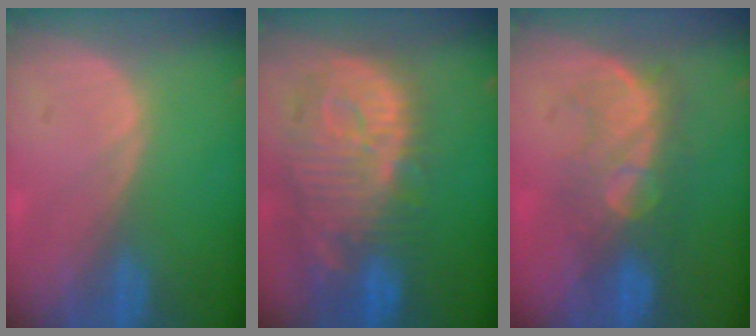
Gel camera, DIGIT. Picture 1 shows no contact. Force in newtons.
{"total": 13.4, "press": 11.6, "slide": 6.6}
{"total": 8.0, "press": 7.8, "slide": 1.6}